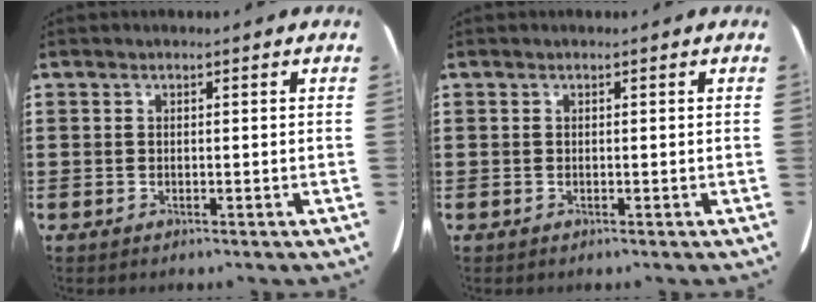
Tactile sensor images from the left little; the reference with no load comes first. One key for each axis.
{"total": 0.0}